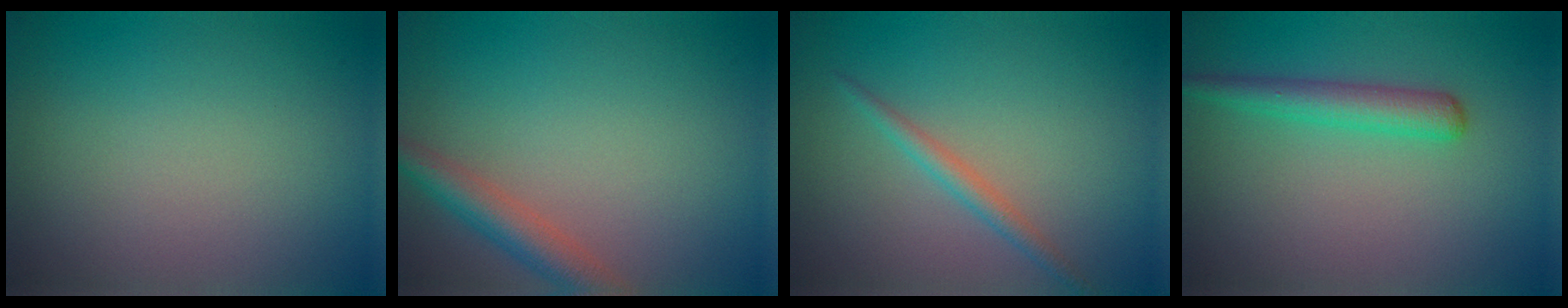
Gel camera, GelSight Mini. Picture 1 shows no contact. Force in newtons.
{"total": 3.4, "press": 3.4, "slide": 0.2}
{"total": 1.6, "press": 1.6, "slide": 0.1}
{"total": 2.8, "press": 2.8, "slide": 0.1}